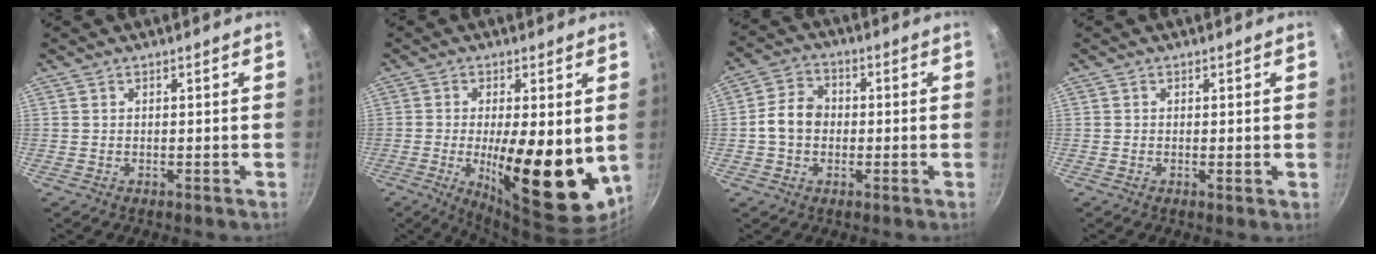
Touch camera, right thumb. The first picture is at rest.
{"total": 17.2, "force": [-1.3, 5.8, 16.2], "torque": [-0.228, -0.021, -0.013]}
{"total": 7.2, "force": [-0.5, 5.8, 4.2], "torque": [-0.052, 0.022, -0.021]}
{"total": 0.7, "force": [0.1, 0.2, 0.6], "torque": [-0.010, -0.005, -0.002]}